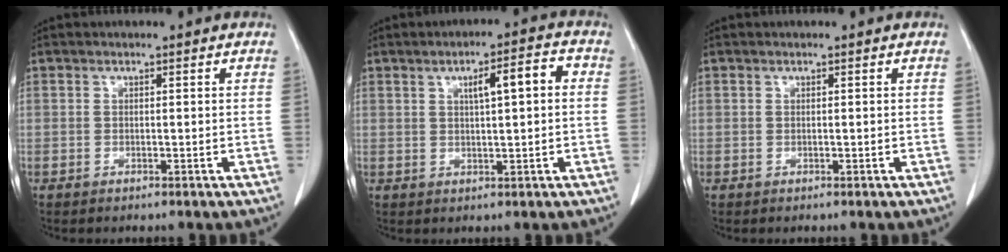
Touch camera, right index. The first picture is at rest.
{"total": 6.6, "force": [1.4, 1.5, 6.2], "torque": [-0.098, 0.018, 0.025]}
{"total": 0.0}